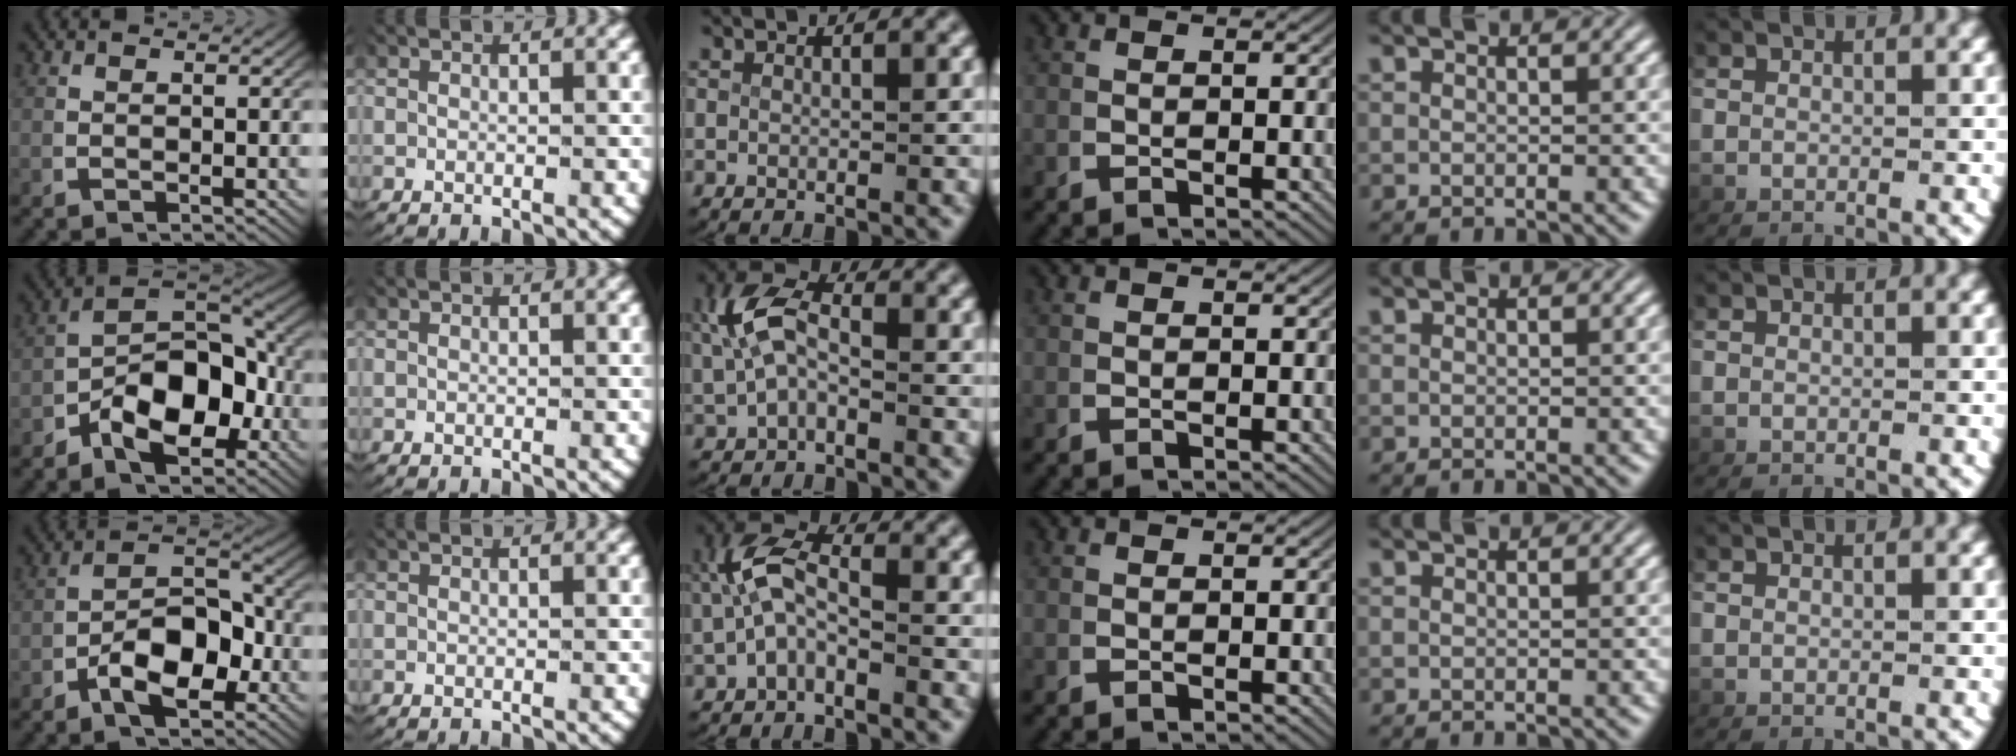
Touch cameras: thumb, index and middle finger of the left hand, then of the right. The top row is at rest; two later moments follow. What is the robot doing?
{"motion": "lift_and_place", "object": "fork"}